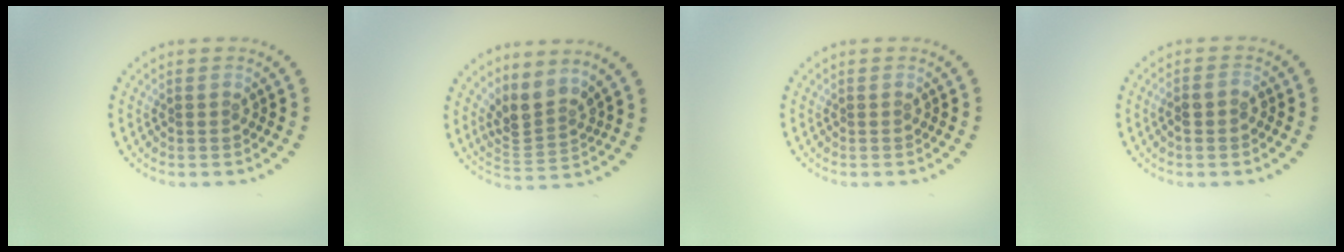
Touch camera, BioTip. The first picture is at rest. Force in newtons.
{"total": 3.2, "press": 2.2, "slide": 2.3}
{"total": 0.0}
{"total": 1.3, "press": 1.2, "slide": 0.5}